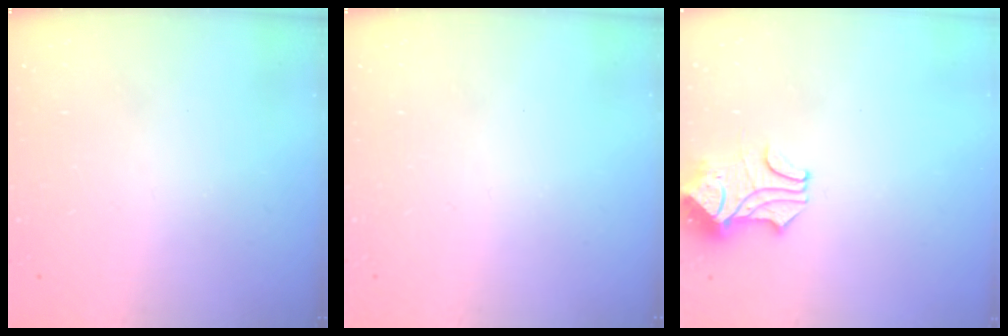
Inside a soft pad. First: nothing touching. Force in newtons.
{"total": 0.0}
{"total": 1.8, "press": 1.4, "slide": 1.0}